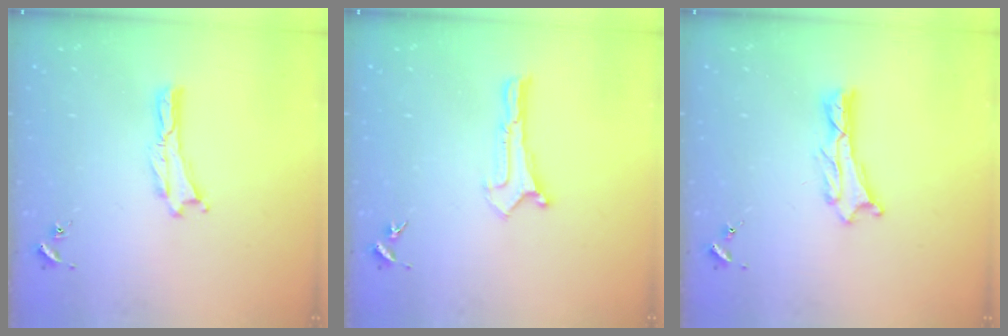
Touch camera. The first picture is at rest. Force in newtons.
{"total": 0.0}
{"total": 1.1, "press": 1.0, "slide": 0.2}